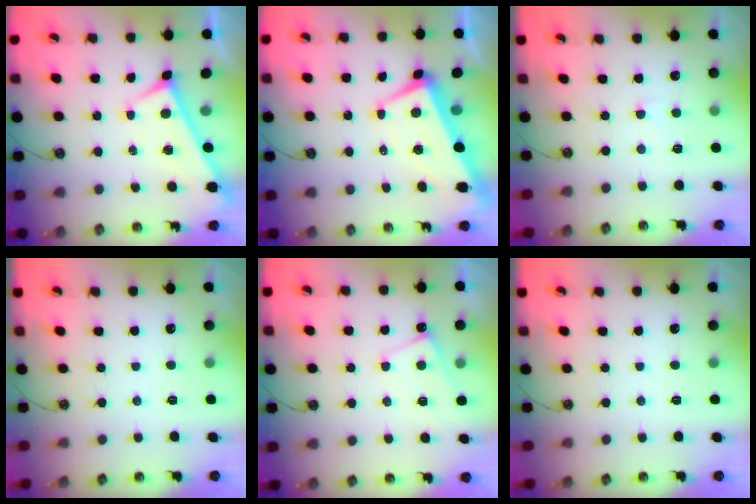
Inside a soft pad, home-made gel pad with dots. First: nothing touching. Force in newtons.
{"total": 2.0, "press": 1.6, "slide": 1.2}
{"total": 2.9, "press": 2.7, "slide": 0.9}
{"total": 0.0}
{"total": 1.3, "press": 1.2, "slide": 0.4}
{"total": 0.0}